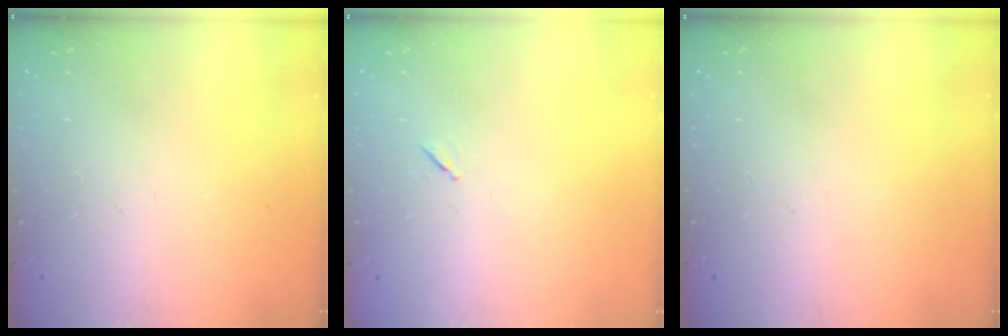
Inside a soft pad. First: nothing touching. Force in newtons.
{"total": 4.3, "press": 3.9, "slide": 1.8}
{"total": 0.0}